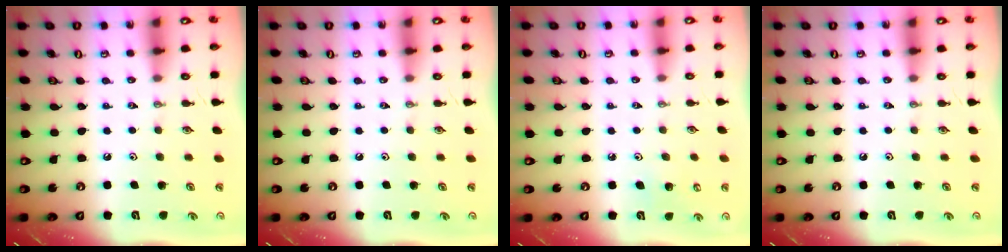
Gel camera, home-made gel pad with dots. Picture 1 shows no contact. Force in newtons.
{"total": 0.0}
{"total": 5.1, "press": 4.7, "slide": 2.0}
{"total": 0.0}